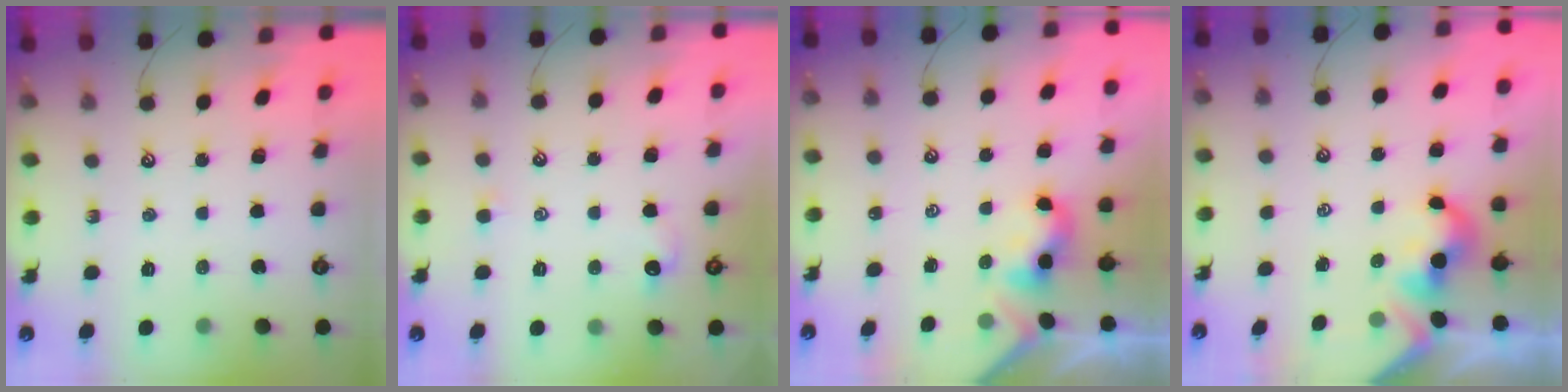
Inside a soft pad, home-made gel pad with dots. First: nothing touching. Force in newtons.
{"total": 1.3, "press": 1.2, "slide": 0.4}
{"total": 2.2, "press": 2.2, "slide": 0.2}
{"total": 1.9, "press": 1.9, "slide": 0.4}